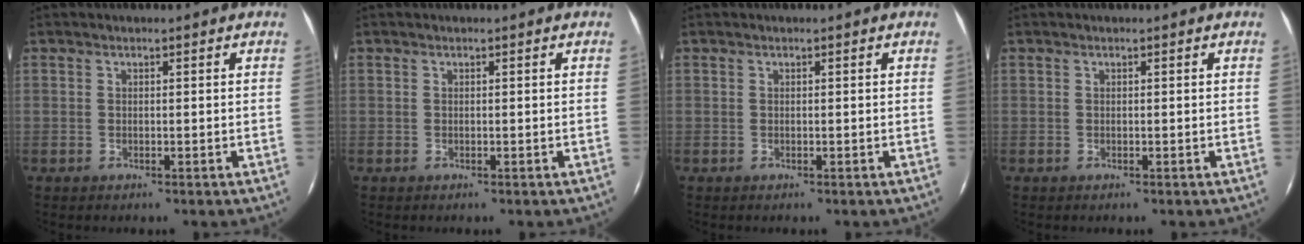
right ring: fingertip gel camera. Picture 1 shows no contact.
{"total": 0.0}
{"total": 0.0}
{"total": 0.0}